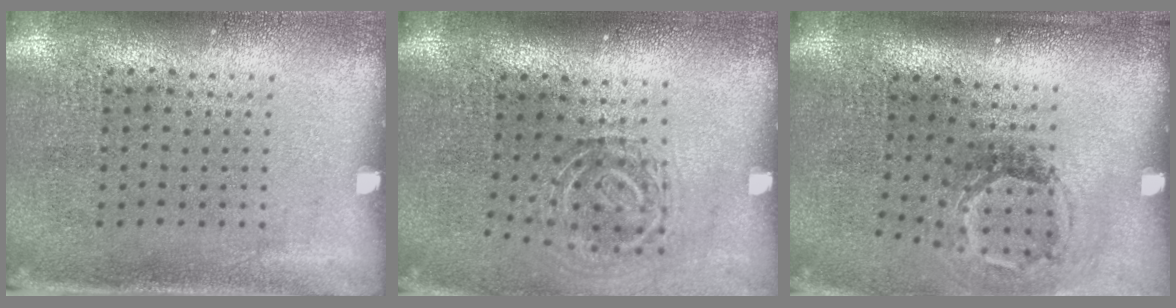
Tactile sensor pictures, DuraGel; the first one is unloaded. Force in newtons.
{"total": 1.9, "press": 1.2, "slide": 1.5}
{"total": 1.8, "press": 1.2, "slide": 1.4}